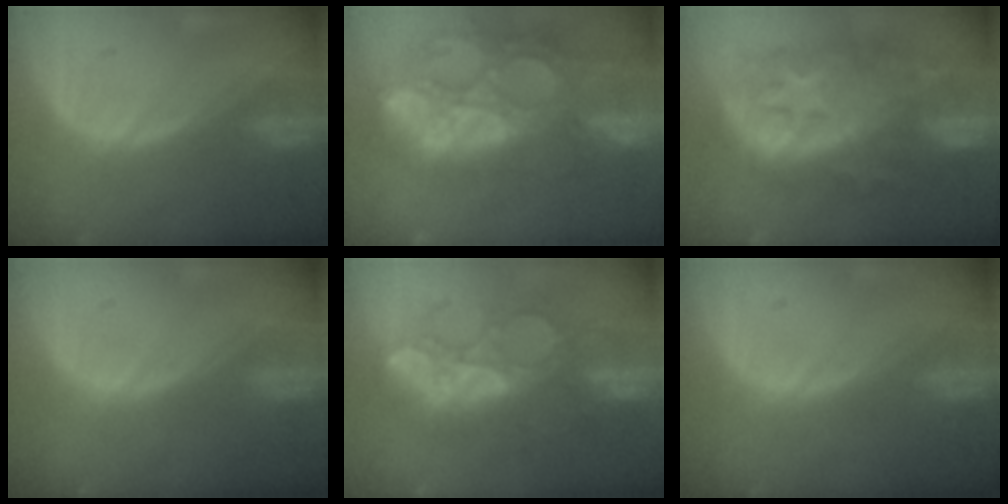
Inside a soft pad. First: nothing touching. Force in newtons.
{"total": 15.6, "press": 13.0, "slide": 8.7}
{"total": 12.5, "press": 12.5, "slide": 1.1}
{"total": 0.0}
{"total": 8.9, "press": 8.8, "slide": 1.4}
{"total": 0.0}